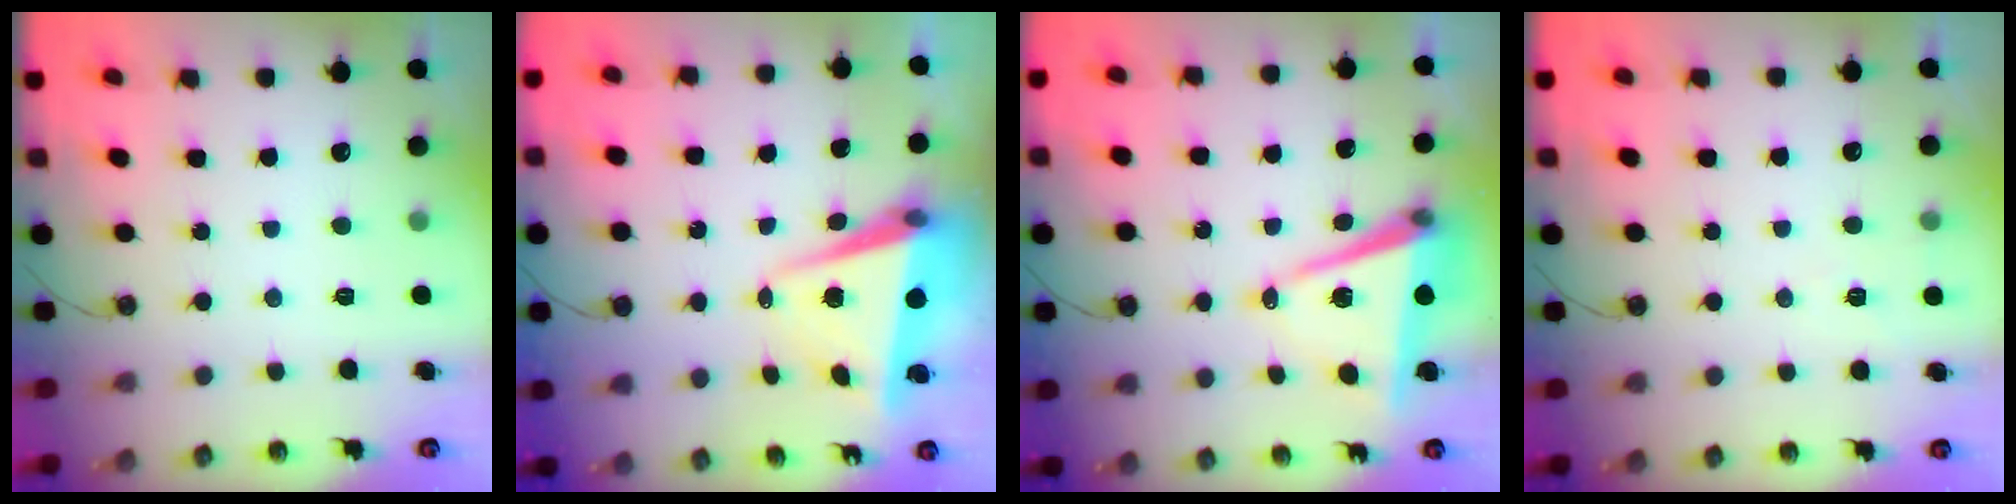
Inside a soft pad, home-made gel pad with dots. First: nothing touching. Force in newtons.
{"total": 6.2, "press": 5.9, "slide": 1.8}
{"total": 9.4, "press": 8.5, "slide": 3.8}
{"total": 5.7, "press": 3.8, "slide": 4.2}